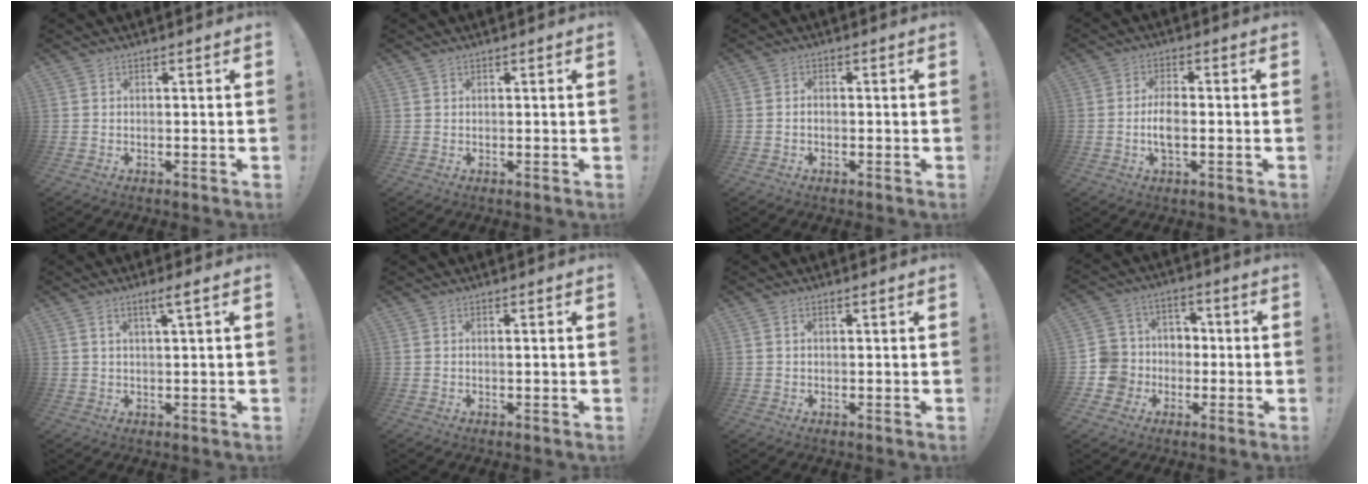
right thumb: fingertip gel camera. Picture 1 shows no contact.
{"total": 0.0}
{"total": 1.4, "force": [-0.8, 0.8, 0.8], "torque": [-0.020, 0.007, -0.013]}
{"total": 5.7, "force": [-1.2, 2.3, 5.1], "torque": [-0.107, -0.001, -0.025]}
{"total": 3.5, "force": [1.5, 0.2, 3.1], "torque": [-0.060, 0.002, 0.023]}
{"total": 0.7, "force": [0.1, -0.2, 0.7], "torque": [-0.005, -0.004, -0.001]}
{"total": 1.0, "force": [0.3, 0.5, 0.9], "torque": [-0.025, 0.005, 0.007]}
{"total": 11.4, "force": [-3.0, 10.7, 2.6], "torque": [-0.044, 0.038, -0.048]}